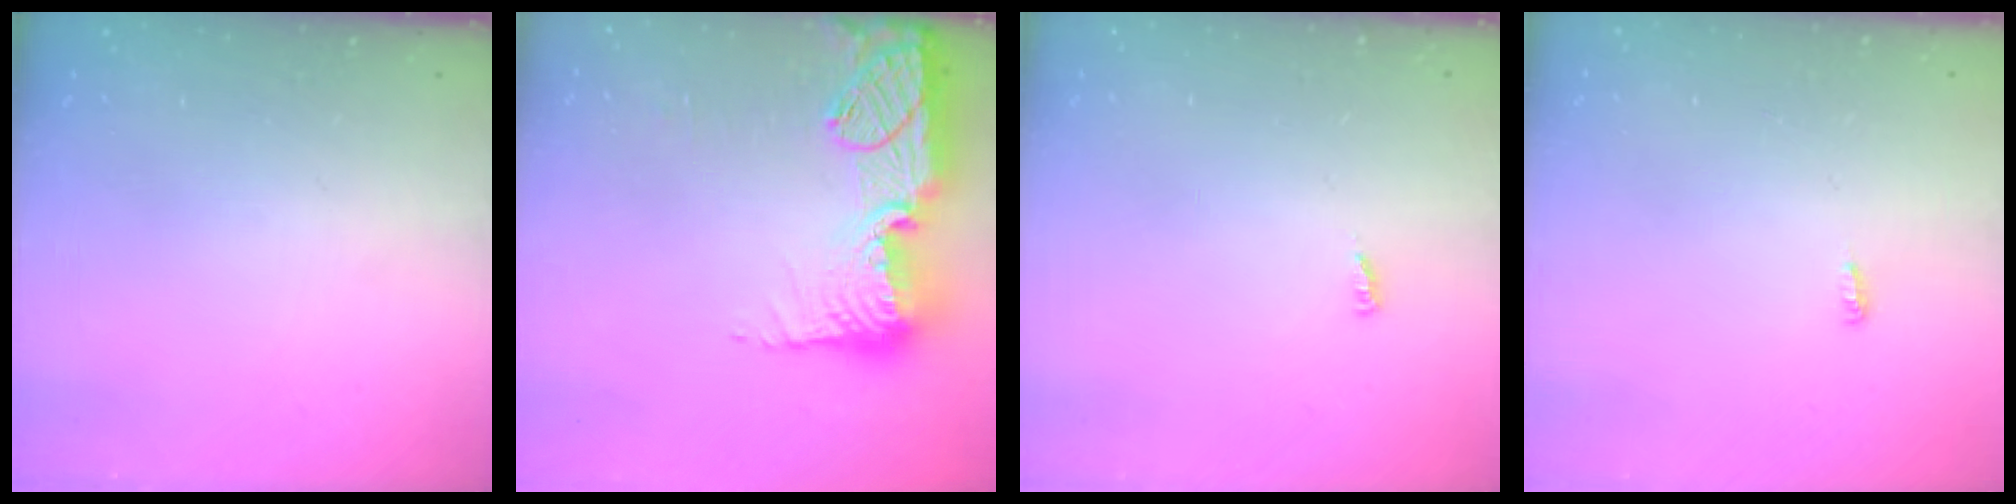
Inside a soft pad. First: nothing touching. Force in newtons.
{"total": 21.2, "press": 21.2, "slide": 1.2}
{"total": 3.0, "press": 3.0, "slide": 0.0}
{"total": 3.6, "press": 3.4, "slide": 1.0}